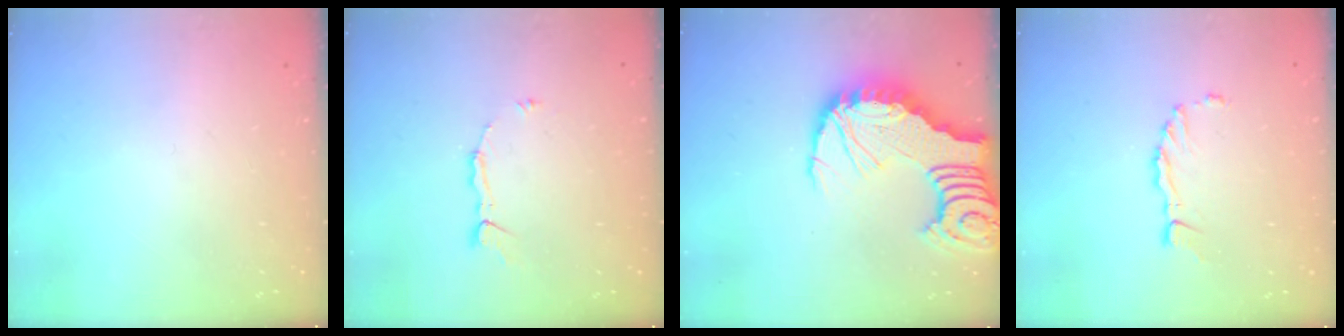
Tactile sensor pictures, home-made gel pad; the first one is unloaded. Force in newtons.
{"total": 3.5, "press": 3.5, "slide": 0.1}
{"total": 15.9, "press": 15.8, "slide": 1.9}
{"total": 2.7, "press": 2.7, "slide": 0.2}